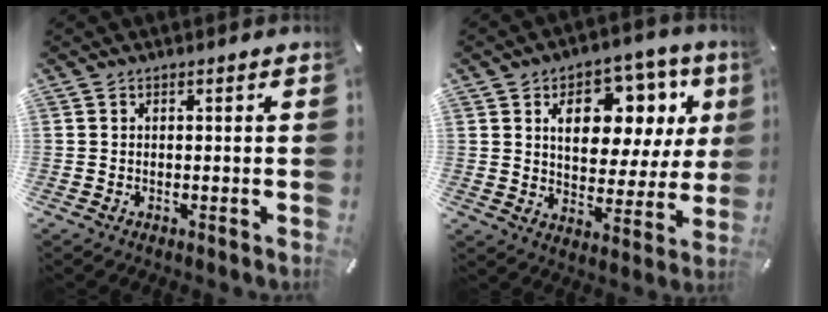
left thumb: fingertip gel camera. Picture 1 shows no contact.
{"total": 14.6, "force": [6.0, 9.5, 9.3], "torque": [-0.125, -0.029, 0.101]}